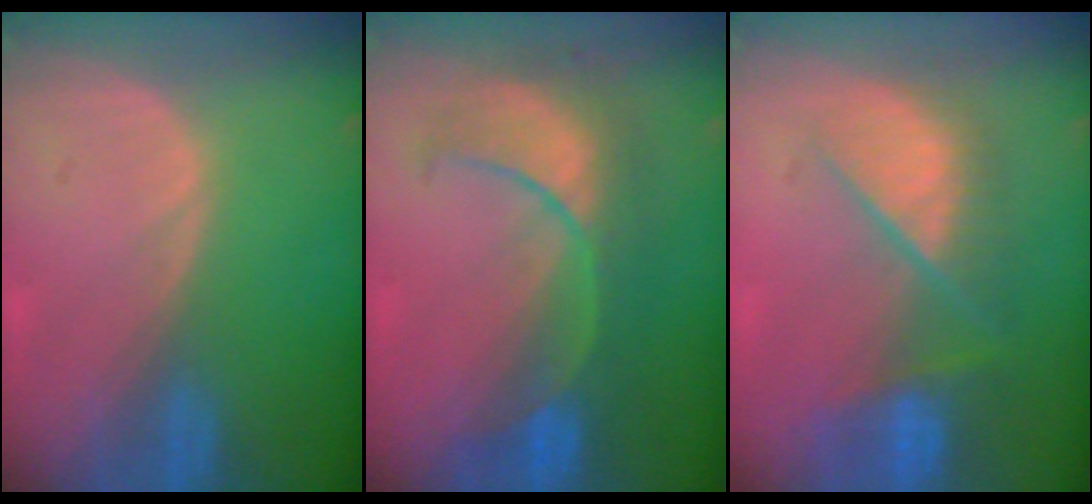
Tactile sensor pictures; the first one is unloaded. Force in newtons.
{"total": 8.4, "press": 8.4, "slide": 0.2}
{"total": 8.8, "press": 8.0, "slide": 3.8}